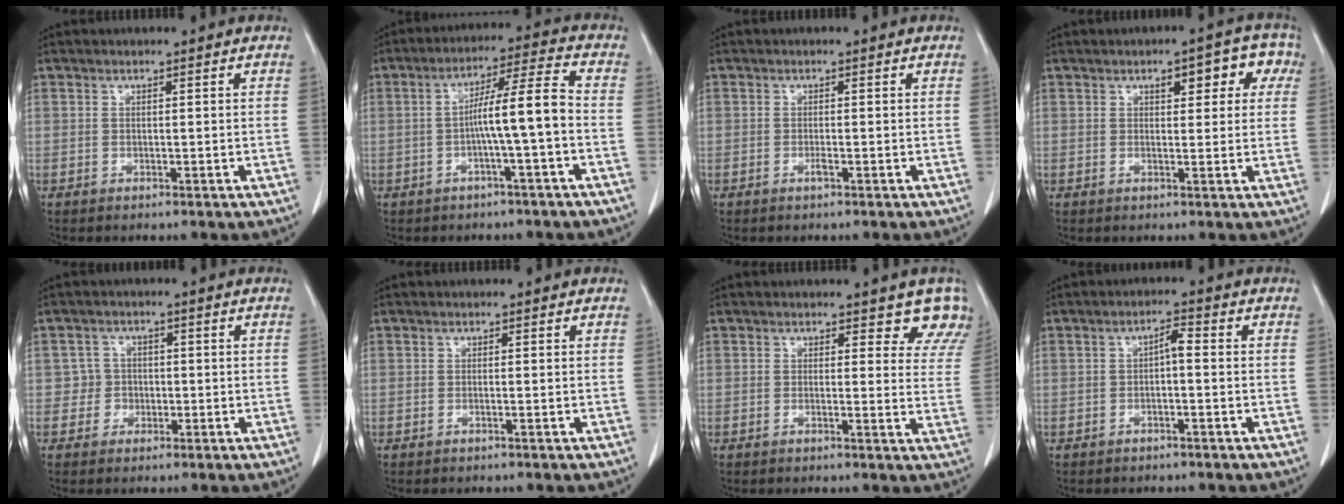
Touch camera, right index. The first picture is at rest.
{"total": 8.3, "force": [-1.6, -0.8, 8.1], "torque": [-0.134, 0.021, -0.030]}
{"total": 0.6, "force": [-0.4, 0.0, 0.5], "torque": [-0.010, 0.000, -0.007]}
{"total": 6.4, "force": [2.6, 2.7, 5.3], "torque": [-0.047, 0.024, 0.024]}
{"total": 2.7, "force": [-0.5, 2.6, -0.3], "torque": [0.022, 0.012, -0.013]}
{"total": 0.0}
{"total": 6.4, "force": [5.6, 2.6, 1.7], "torque": [0.017, -0.018, 0.029]}
{"total": 2.3, "force": [-0.2, 0.4, 2.2], "torque": [-0.034, 0.010, -0.006]}